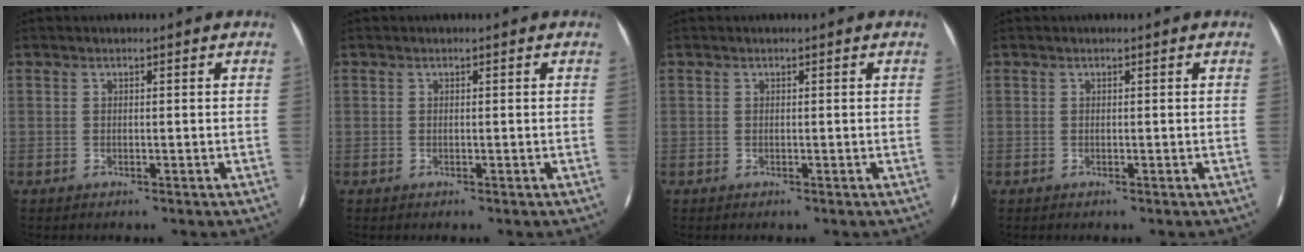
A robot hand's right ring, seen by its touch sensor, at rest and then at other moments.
{"total": 0.0}
{"total": 0.0}
{"total": 0.0}